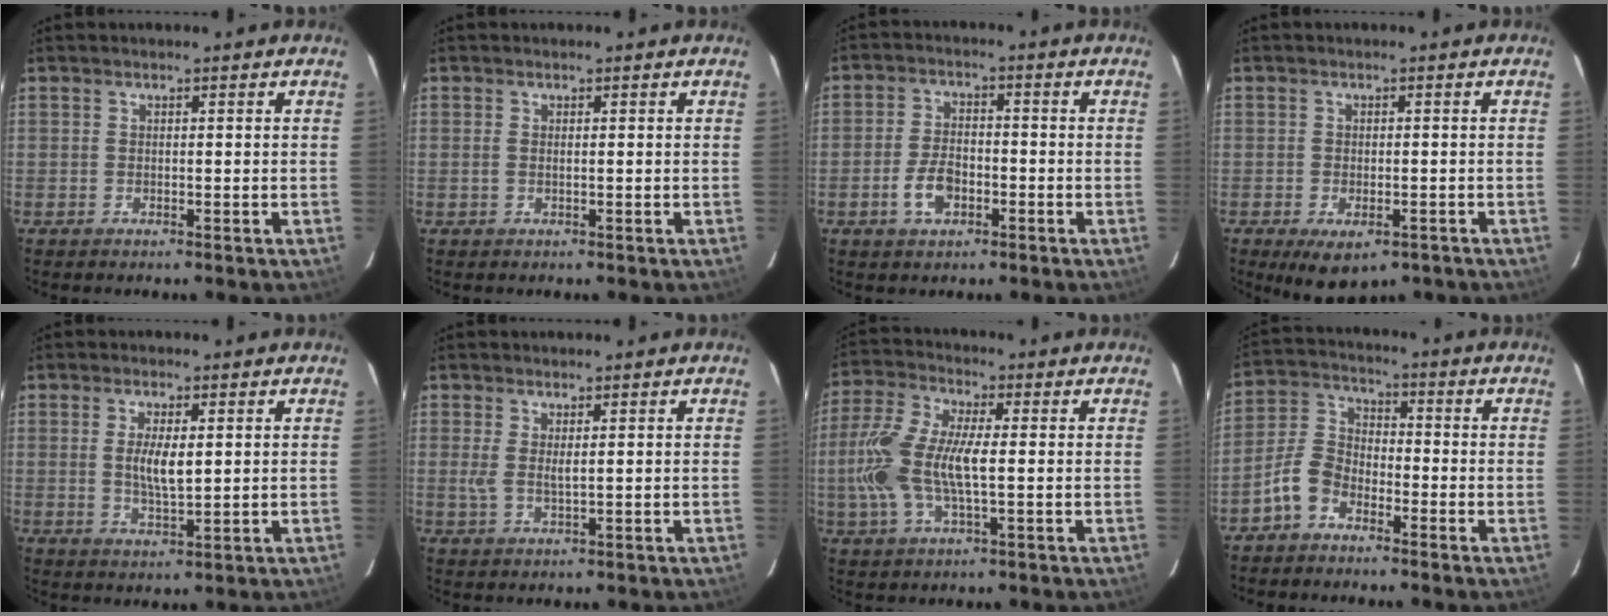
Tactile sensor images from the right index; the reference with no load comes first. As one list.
[{"total": 0.6, "force": [0.1, 0.2, 0.6], "torque": [-0.015, 0.001, 0.000]}, {"total": 6.2, "force": [-2.7, 3.6, 4.4], "torque": [-0.093, 0.005, -0.046]}, {"total": 7.3, "force": [-4.3, 3.6, 4.7], "torque": [-0.088, -0.023, -0.057]}, {"total": 5.4, "force": [0.7, 1.8, 5.0], "torque": [-0.094, -0.004, 0.016]}, {"total": 3.1, "force": [0.6, 0.8, 2.9], "torque": [-0.056, -0.005, 0.012]}, {"total": 13.4, "force": [-0.7, 4.8, 12.5], "torque": [-0.269, 0.006, -0.016]}, {"total": 6.9, "force": [-4.5, 4.0, 3.3], "torque": [-0.077, 0.020, -0.097]}]